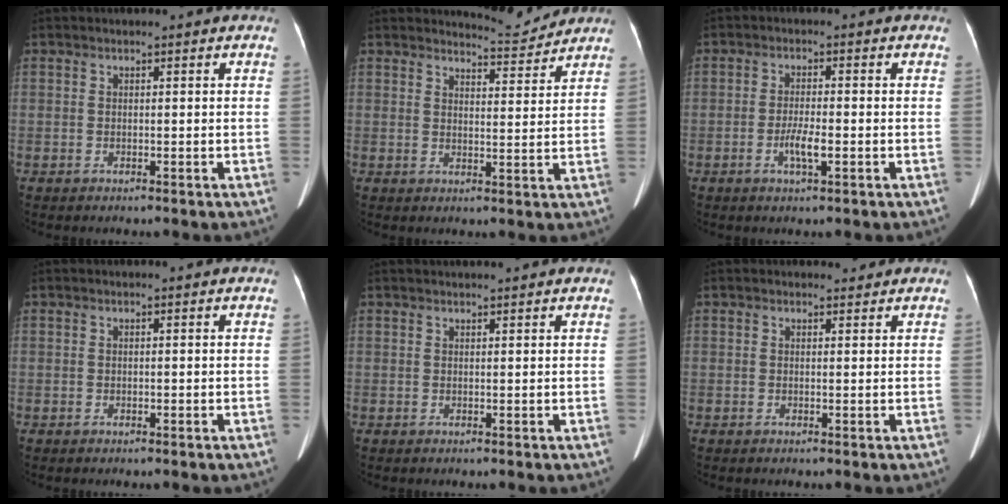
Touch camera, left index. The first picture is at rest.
{"total": 4.5, "force": [4.4, -0.2, -0.8], "torque": [-0.001, -0.018, 0.064]}
{"total": 3.4, "force": [-1.3, 0.5, 3.1], "torque": [-0.063, -0.002, -0.024]}
{"total": 0.0}
{"total": 2.6, "force": [2.4, -0.1, 1.0], "torque": [-0.011, 0.021, 0.037]}
{"total": 0.8, "force": [0.7, 0.2, -0.2], "torque": [-0.005, -0.006, 0.010]}